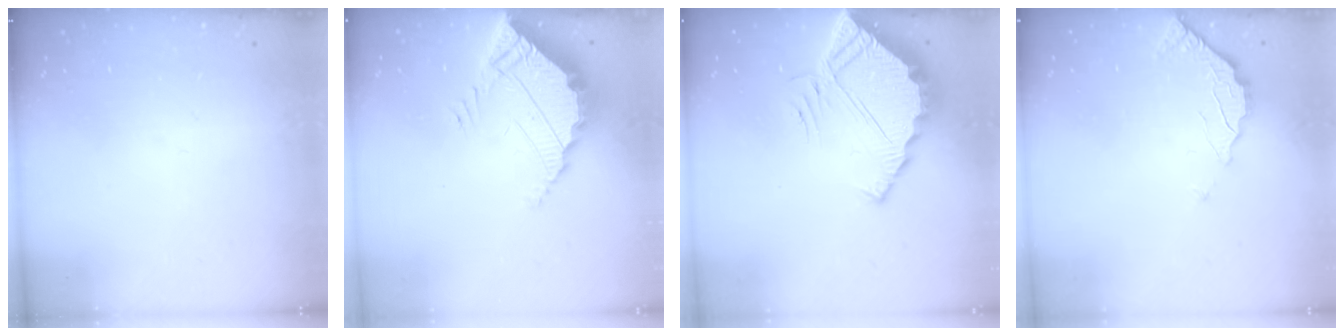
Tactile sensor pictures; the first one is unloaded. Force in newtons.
{"total": 7.6, "press": 7.6, "slide": 0.5}
{"total": 7.1, "press": 7.1, "slide": 0.5}
{"total": 2.4, "press": 2.4, "slide": 0.2}